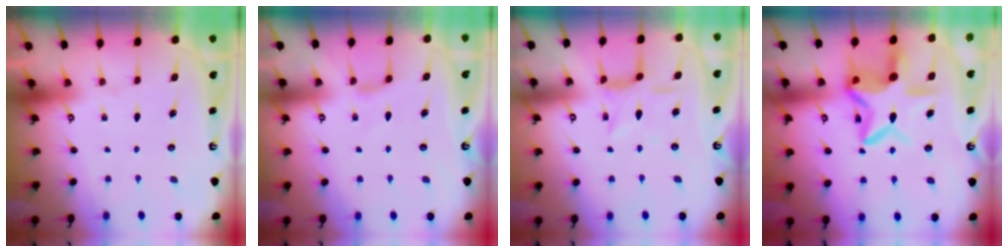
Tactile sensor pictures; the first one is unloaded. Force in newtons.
{"total": 2.7, "press": 2.7, "slide": 0.6}
{"total": 5.9, "press": 5.8, "slide": 0.9}
{"total": 14.2, "press": 14.0, "slide": 2.0}